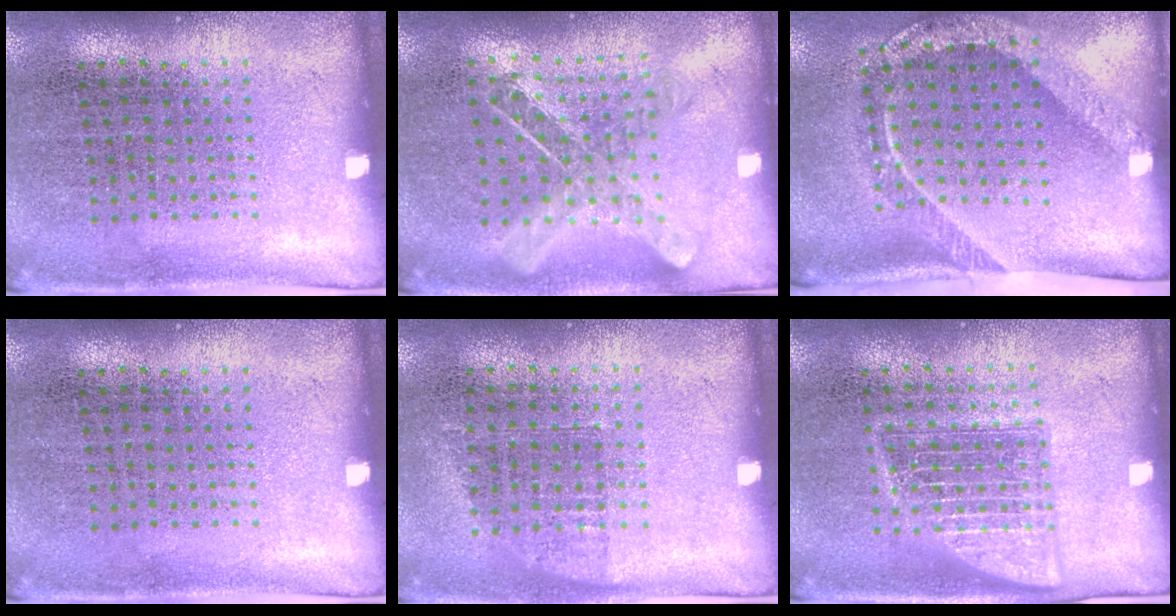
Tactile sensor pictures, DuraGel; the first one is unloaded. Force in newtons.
{"total": 1.0, "press": 1.0, "slide": 0.1}
{"total": 2.4, "press": 1.7, "slide": 1.7}
{"total": 0.0}
{"total": 0.7, "press": 0.7, "slide": 0.3}
{"total": 2.3, "press": 2.3, "slide": 0.3}